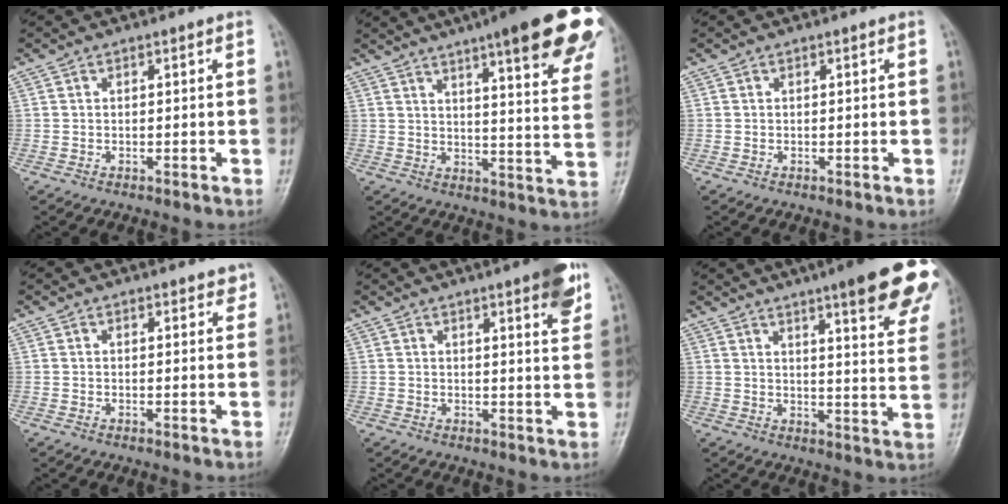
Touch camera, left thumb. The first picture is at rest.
{"total": 25.0, "force": [16.0, 4.6, 18.7], "torque": [-0.208, -0.050, 0.196]}
{"total": 0.0}
{"total": 2.4, "force": [1.9, 1.1, 1.0], "torque": [0.010, -0.007, 0.017]}
{"total": 8.2, "force": [4.8, 1.5, 6.4], "torque": [-0.071, -0.020, 0.058]}
{"total": 20.5, "force": [13.2, 3.6, 15.2], "torque": [-0.169, -0.048, 0.157]}